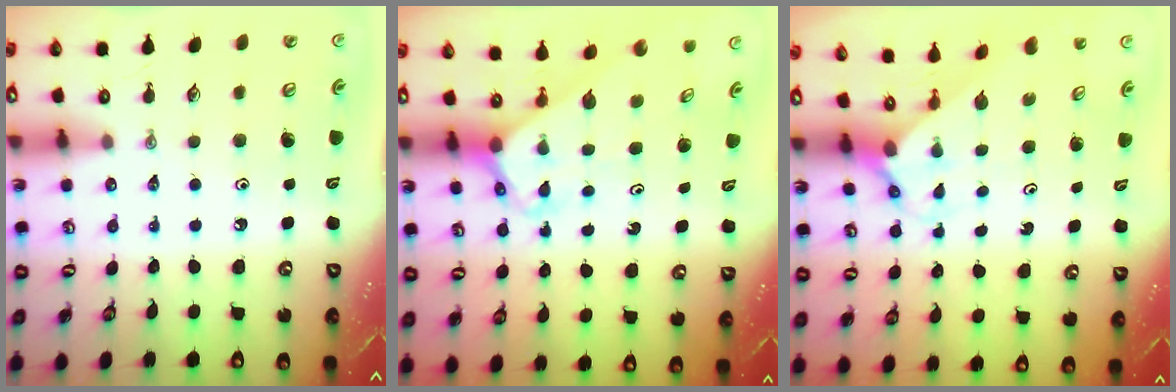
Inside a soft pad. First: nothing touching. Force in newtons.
{"total": 2.8, "press": 2.8, "slide": 0.2}
{"total": 1.7, "press": 1.7, "slide": 0.1}